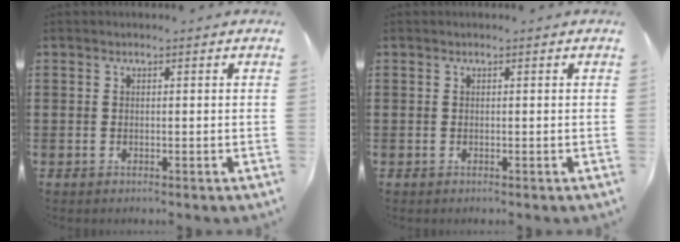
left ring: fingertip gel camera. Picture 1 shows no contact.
{"total": 0.0}